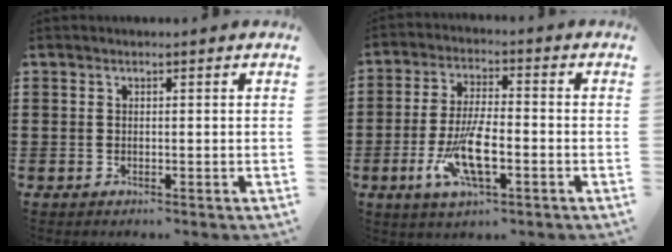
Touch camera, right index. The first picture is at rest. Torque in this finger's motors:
{"motor_torque": [1.48, 0.66, 0.71, 0.21]}